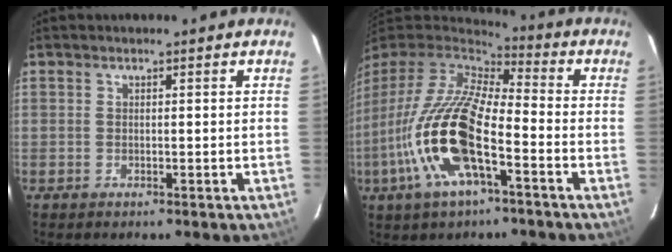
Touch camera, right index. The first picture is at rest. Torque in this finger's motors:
{"motor_torque": [2.14, 0.00, 1.05, 0.21]}